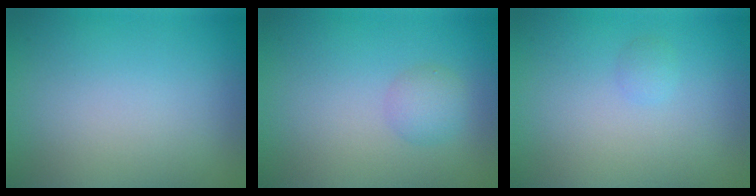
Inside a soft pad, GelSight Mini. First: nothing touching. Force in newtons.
{"total": 1.9, "press": 1.9, "slide": 0.1}
{"total": 0.8, "press": 0.8, "slide": 0.0}